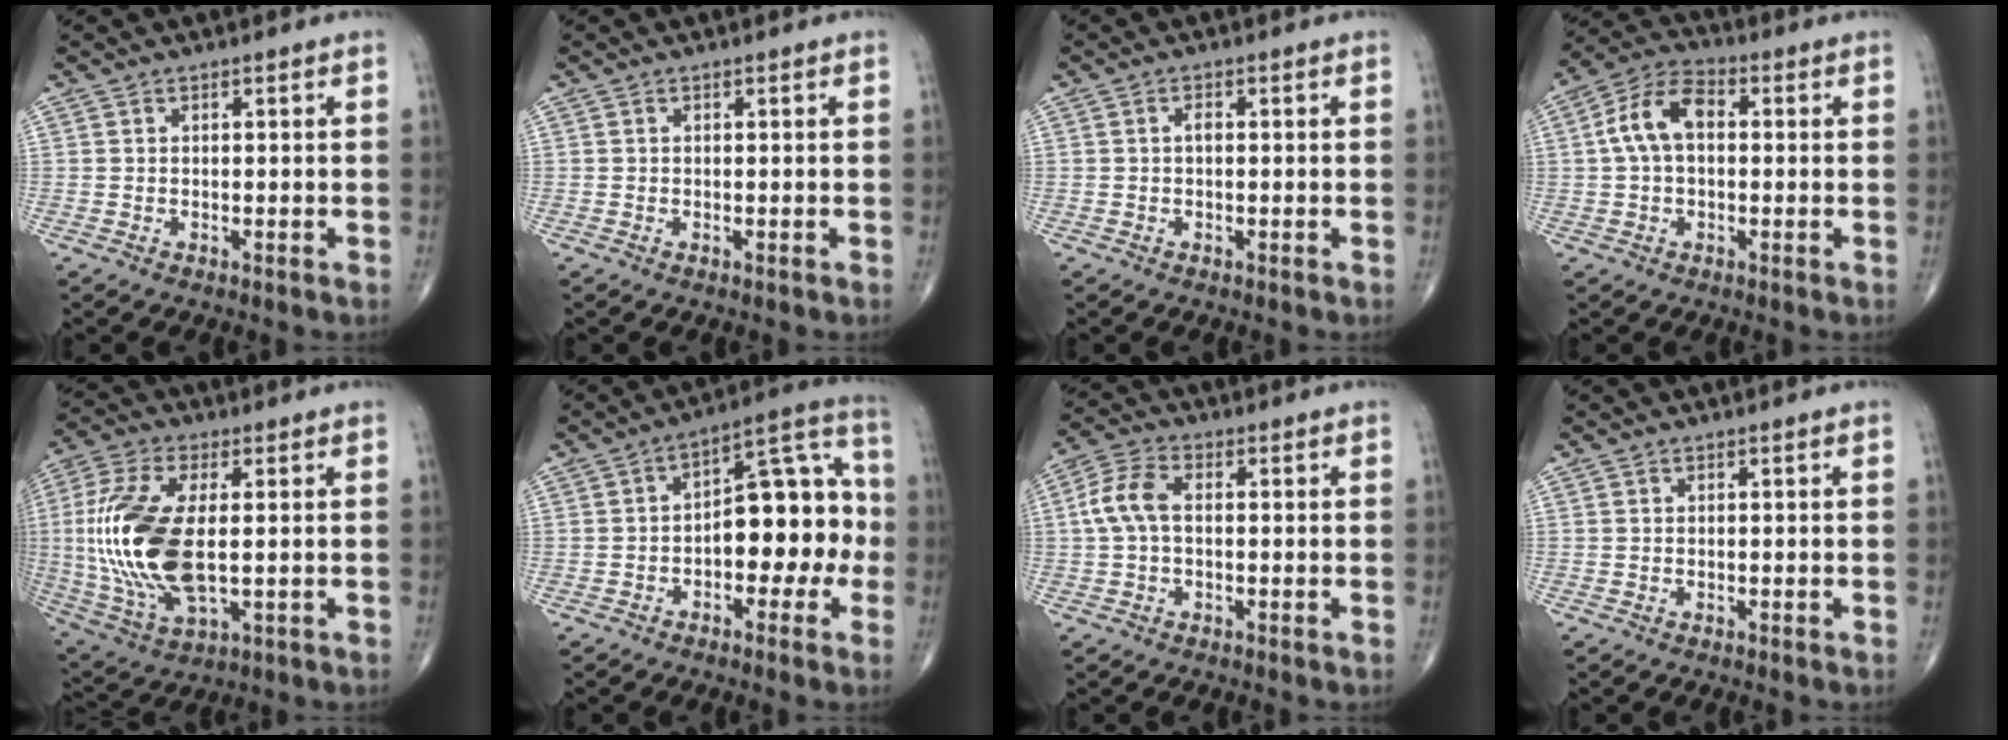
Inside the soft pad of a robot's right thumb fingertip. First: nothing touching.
{"total": 0.0}
{"total": 1.0, "force": [-0.1, 0.5, 0.9], "torque": [-0.012, 0.002, -0.004]}
{"total": 9.0, "force": [0.8, 5.5, 7.1], "torque": [-0.136, 0.030, 0.009]}
{"total": 19.6, "force": [0.2, 9.0, 17.4], "torque": [-0.389, -0.012, 0.010]}
{"total": 13.9, "force": [-2.1, 7.5, 11.4], "torque": [-0.115, 0.051, -0.038]}
{"total": 6.6, "force": [0.3, 3.9, 5.3], "torque": [-0.120, 0.021, 0.000]}
{"total": 0.0}